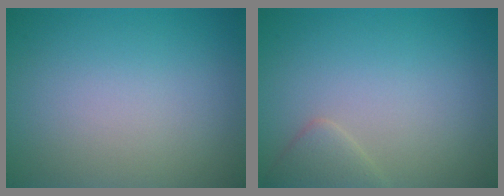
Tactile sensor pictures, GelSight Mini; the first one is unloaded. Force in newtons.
{"total": 1.7, "press": 1.7, "slide": 0.1}